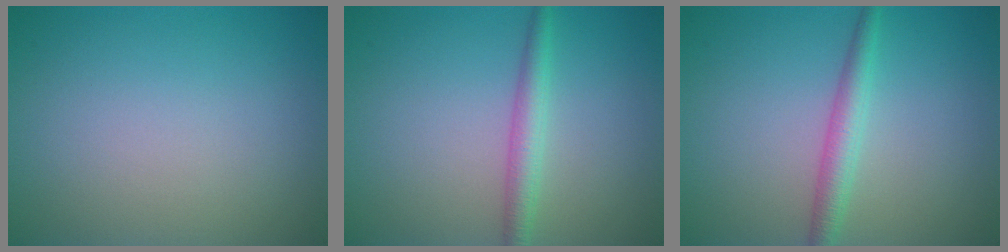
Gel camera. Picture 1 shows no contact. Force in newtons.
{"total": 2.4, "press": 2.4, "slide": 0.1}
{"total": 2.5, "press": 2.5, "slide": 0.0}